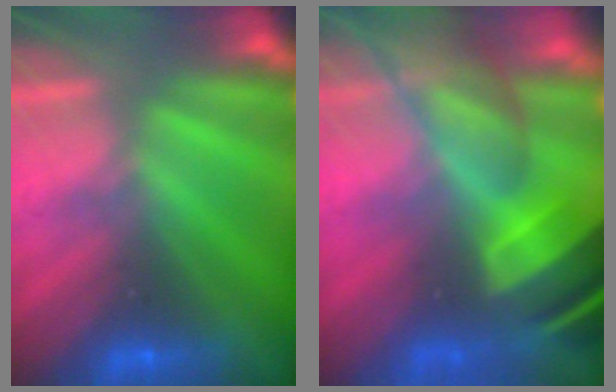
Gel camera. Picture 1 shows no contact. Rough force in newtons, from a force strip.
{"total": 9.3}